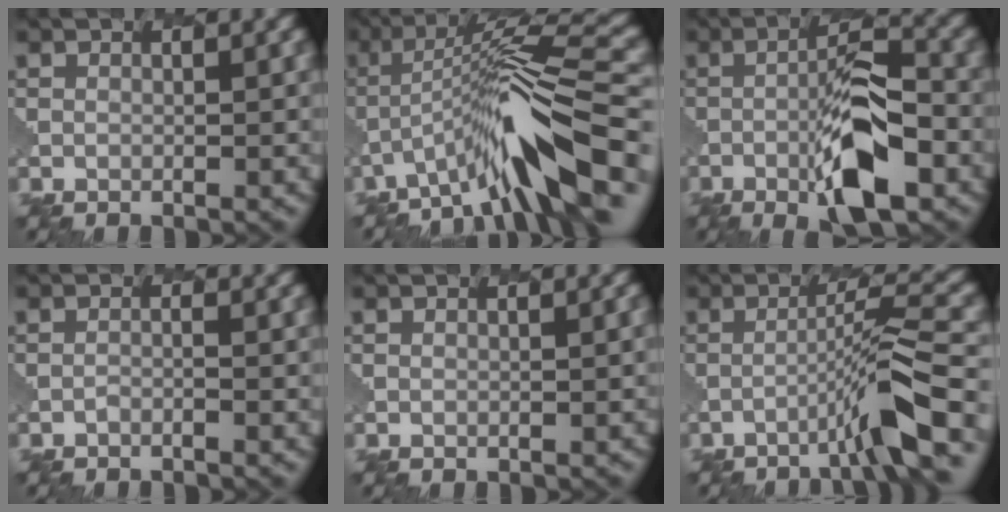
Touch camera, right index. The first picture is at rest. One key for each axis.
{"total": 8.3, "fx": -5.3, "fy": 0.9, "fz": 6.3, "tx": -0.139, "ty": 0.018, "tz": -0.098}
{"total": 6.4, "fx": -3.4, "fy": 1.4, "fz": 5.2, "tx": -0.122, "ty": 0.000, "tz": -0.074}
{"total": 2.2, "fx": -1.4, "fy": -0.7, "fz": -1.6, "tx": -0.004, "ty": 0.001, "tz": -0.032}
{"total": 1.1, "fx": -0.2, "fy": 0.6, "fz": 0.9, "tx": -0.005, "ty": 0.000, "tz": 0.000}
{"total": 4.3, "fx": -2.9, "fy": -0.9, "fz": 3.1, "tx": -0.077, "ty": 0.018, "tz": -0.070}